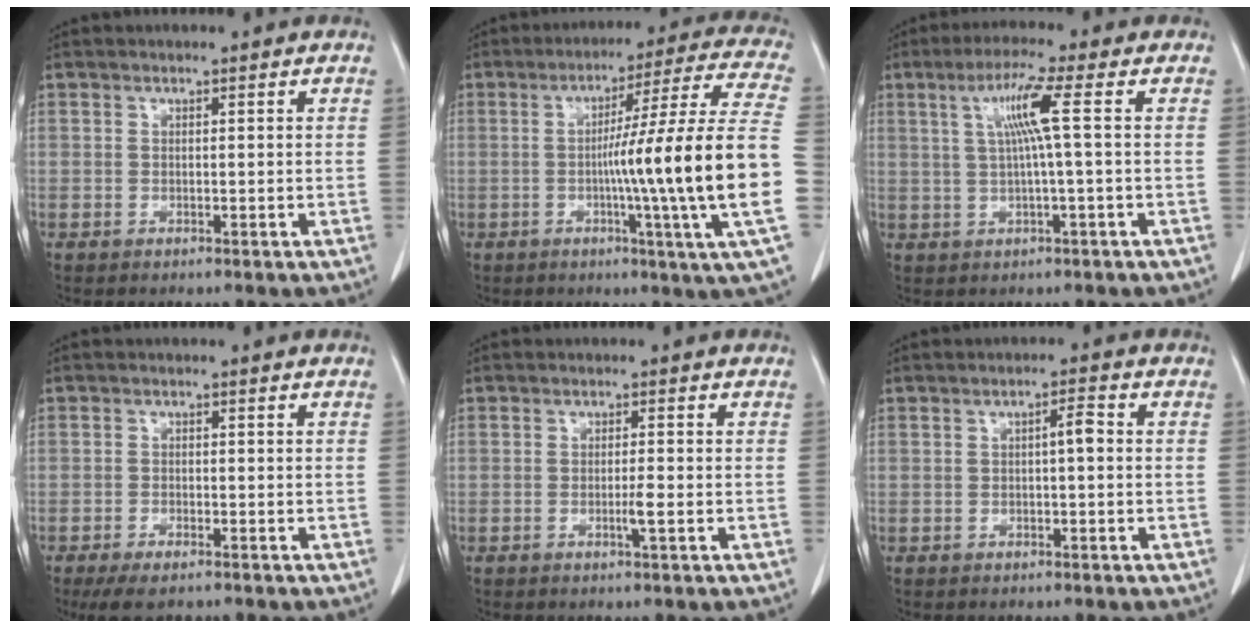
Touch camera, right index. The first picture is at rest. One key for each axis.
{"total": 20.6, "fx": -3.0, "fy": -3.0, "fz": 20.1, "tx": -0.253, "ty": -0.001, "tz": -0.059}
{"total": 6.2, "fx": 1.3, "fy": -1.0, "fz": 6.0, "tx": -0.116, "ty": 0.012, "tz": 0.030}
{"total": 4.9, "fx": -3.6, "fy": 1.5, "fz": 3.0, "tx": -0.053, "ty": -0.009, "tz": -0.060}
{"total": 1.9, "fx": -0.6, "fy": -0.2, "fz": 1.8, "tx": -0.034, "ty": -0.003, "tz": -0.011}
{"total": 2.2, "fx": 0.0, "fy": 0.4, "fz": 2.2, "tx": -0.034, "ty": 0.005, "tz": -0.001}